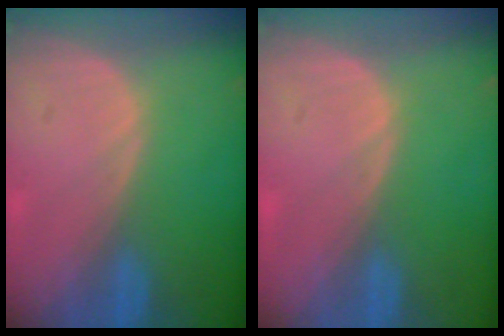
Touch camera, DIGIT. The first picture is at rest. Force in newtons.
{"total": 0.0}